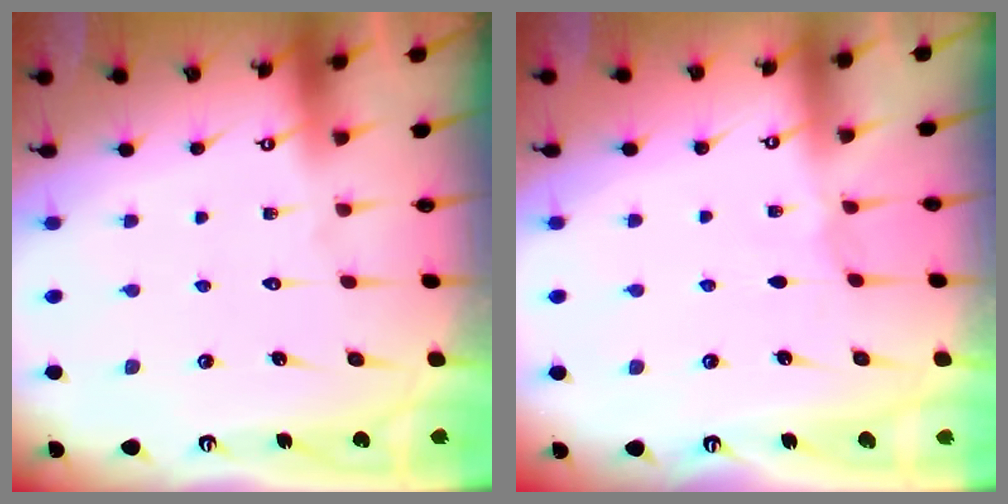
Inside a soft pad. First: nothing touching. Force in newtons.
{"total": 2.3, "press": 2.3, "slide": 0.4}